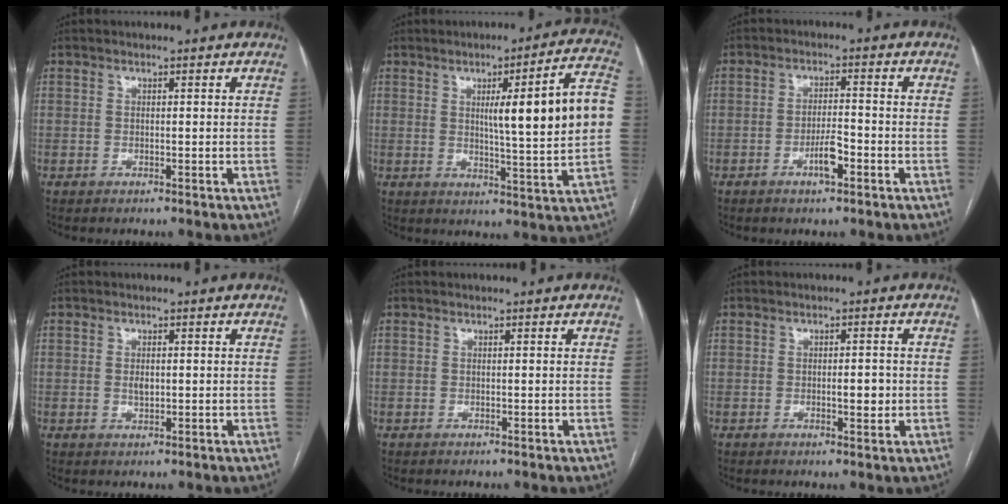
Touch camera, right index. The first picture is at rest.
{"total": 14.7, "force": [1.8, -0.3, 14.6], "torque": [-0.202, 0.010, 0.026]}
{"total": 4.1, "force": [-2.0, 0.8, 3.4], "torque": [-0.063, 0.001, -0.037]}
{"total": 1.6, "force": [0.1, 0.9, 1.4], "torque": [-0.023, 0.000, 0.002]}
{"total": 0.0}
{"total": 2.8, "force": [-0.4, 0.8, 2.6], "torque": [-0.043, -0.001, -0.004]}